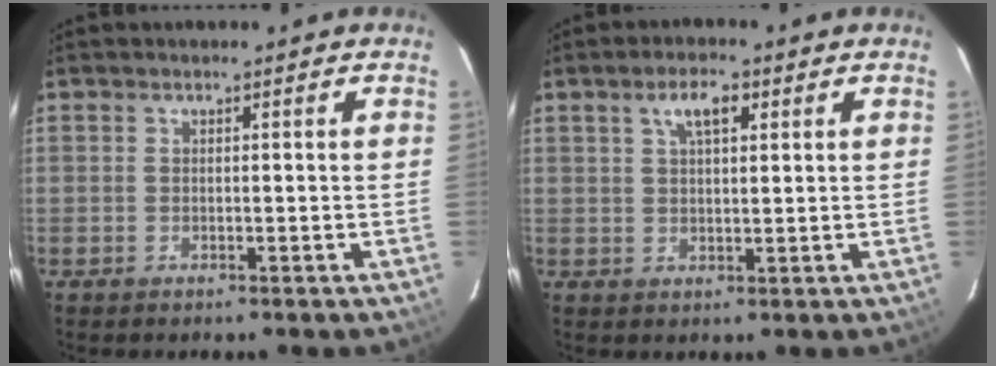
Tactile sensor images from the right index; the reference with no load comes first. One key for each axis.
{"total": 4.6, "fx": 2.1, "fy": 1.8, "fz": 3.7, "tx": -0.065, "ty": 0.011, "tz": 0.038}